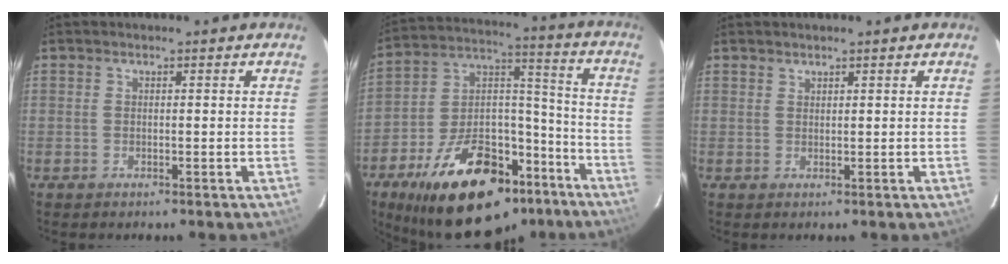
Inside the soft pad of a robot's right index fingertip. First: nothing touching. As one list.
[{"total": 27.9, "force": [-18.2, 13.7, 16.2], "torque": [-0.296, 0.041, -0.262]}, {"total": 0.8, "force": [0.8, 0.3, 0.0], "torque": [0.000, 0.002, 0.015]}]